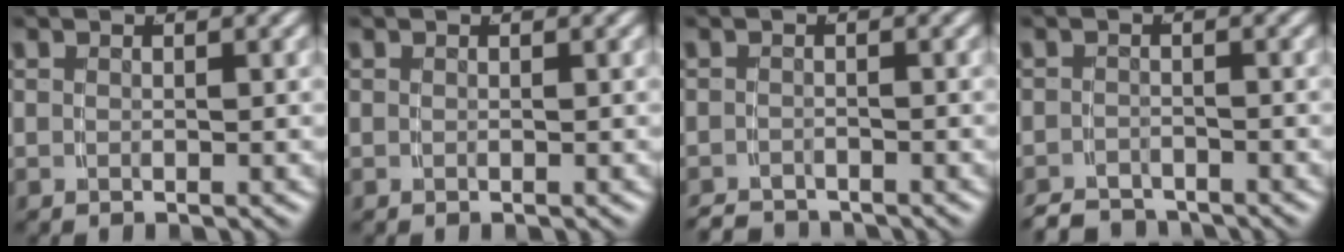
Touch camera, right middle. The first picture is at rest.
{"total": 0.0}
{"total": 2.5, "force": [-2.5, 0.1, -0.1], "torque": [0.006, -0.016, -0.037]}
{"total": 3.3, "force": [-3.3, 0.6, 0.2], "torque": [0.006, -0.016, -0.052]}